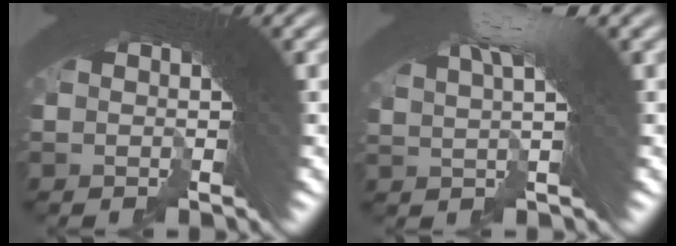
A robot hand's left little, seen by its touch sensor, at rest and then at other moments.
{"total": 4.3, "force": [2.4, 0.1, 3.6], "torque": [-0.041, 0.020, 0.035]}